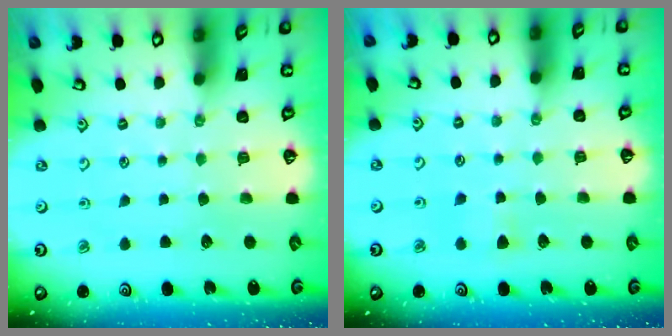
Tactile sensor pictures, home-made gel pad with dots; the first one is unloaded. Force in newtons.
{"total": 3.9, "press": 3.9, "slide": 0.6}